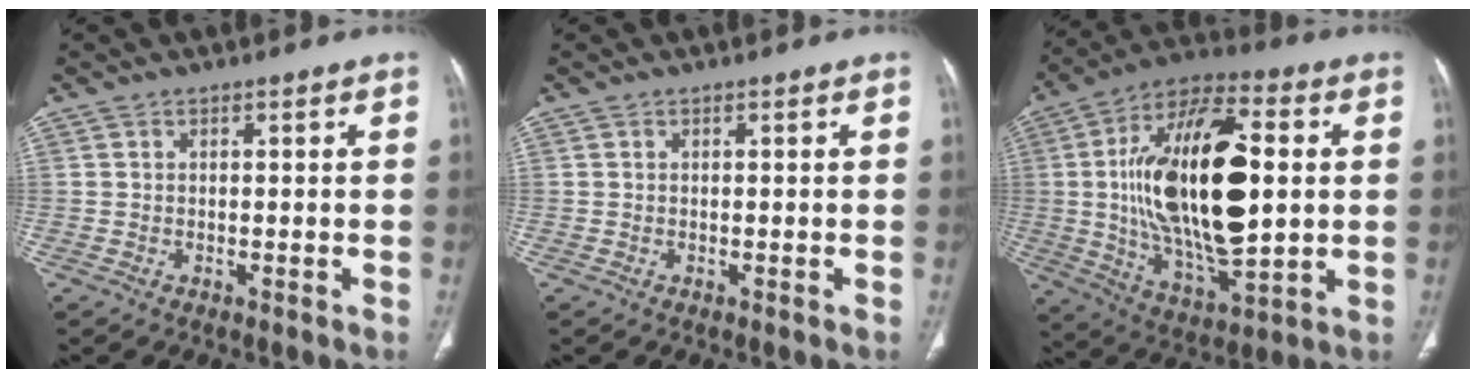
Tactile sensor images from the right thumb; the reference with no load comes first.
{"total": 0.0}
{"total": 27.4, "force": [2.2, 12.1, 24.5], "torque": [-0.431, -0.004, 0.037]}